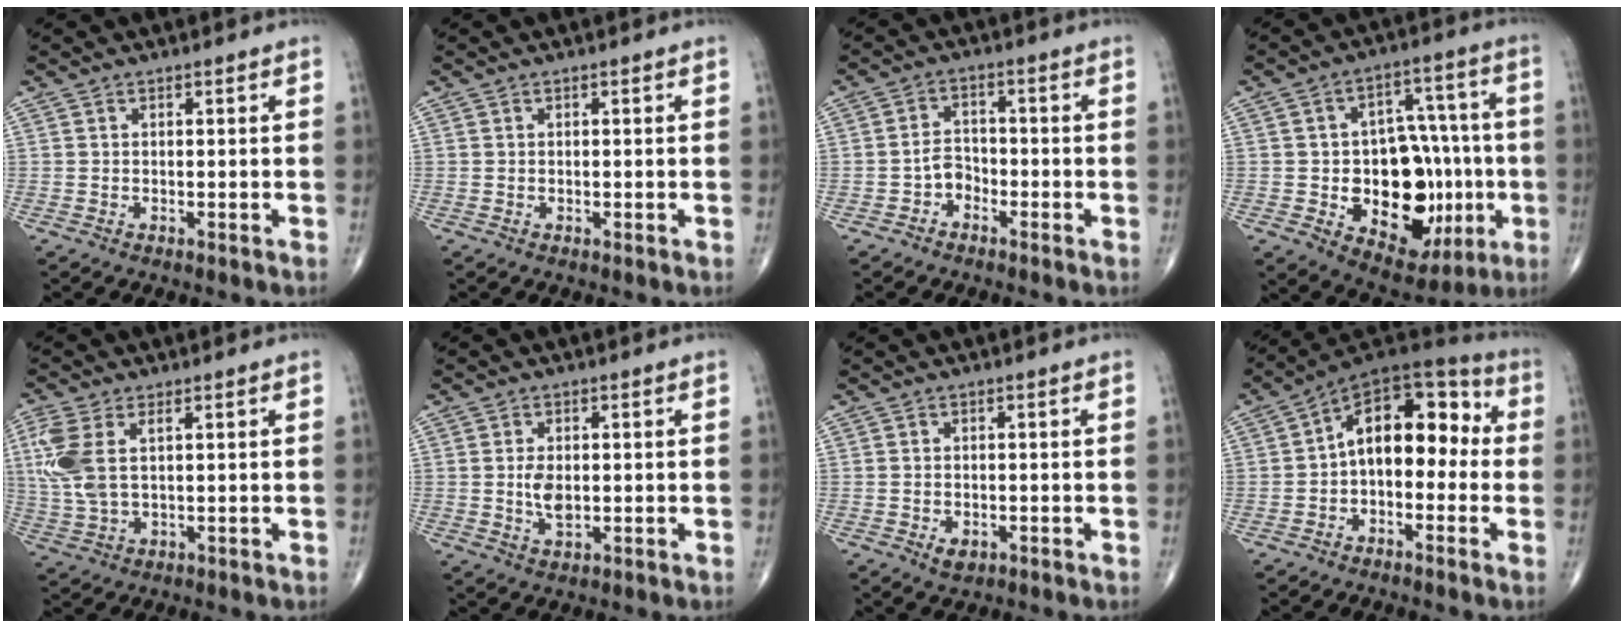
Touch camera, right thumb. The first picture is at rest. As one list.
[{"total": 0.5, "force": [0.0, 0.3, 0.4], "torque": [-0.003, 0.001, 0.001]}, {"total": 3.7, "force": [-2.0, 2.8, 1.4], "torque": [-0.005, 0.023, -0.043]}, {"total": 21.8, "force": [-4.3, 13.9, 16.2], "torque": [-0.174, 0.035, -0.038]}, {"total": 9.0, "force": [2.1, 4.7, 7.3], "torque": [-0.194, 0.008, 0.047]}, {"total": 4.0, "force": [-0.1, 2.3, 3.3], "torque": [-0.057, -0.004, 0.001]}, {"total": 1.7, "force": [-0.7, 1.2, 1.1], "torque": [-0.012, 0.003, -0.006]}, {"total": 14.3, "force": [-0.4, 8.7, 11.3], "torque": [-0.124, 0.053, -0.025]}]